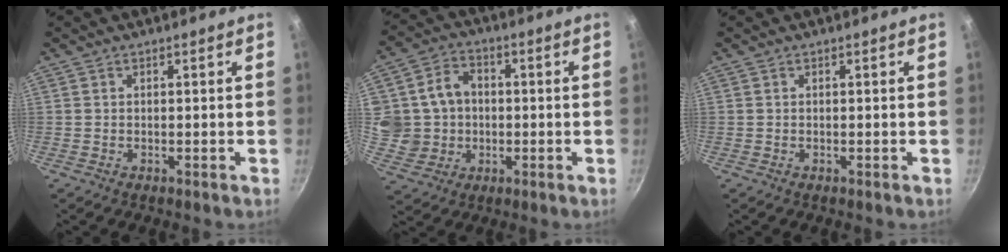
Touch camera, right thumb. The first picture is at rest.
{"total": 10.8, "force": [0.6, 9.8, 4.5], "torque": [-0.055, 0.011, 0.018]}
{"total": 0.0}